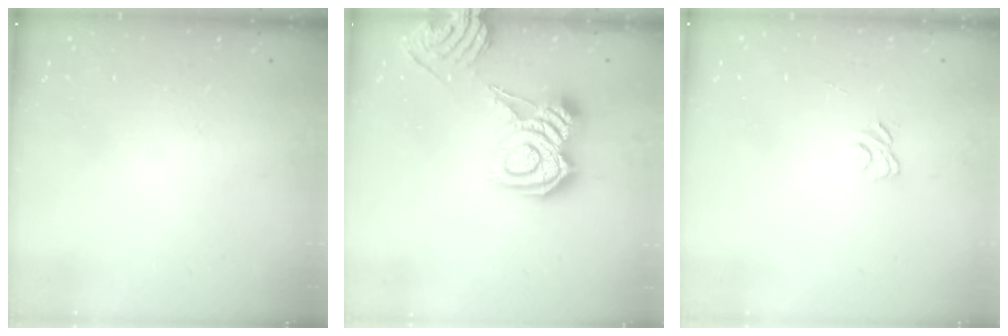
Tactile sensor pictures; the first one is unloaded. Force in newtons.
{"total": 9.6, "press": 9.5, "slide": 1.1}
{"total": 3.3, "press": 3.0, "slide": 1.3}